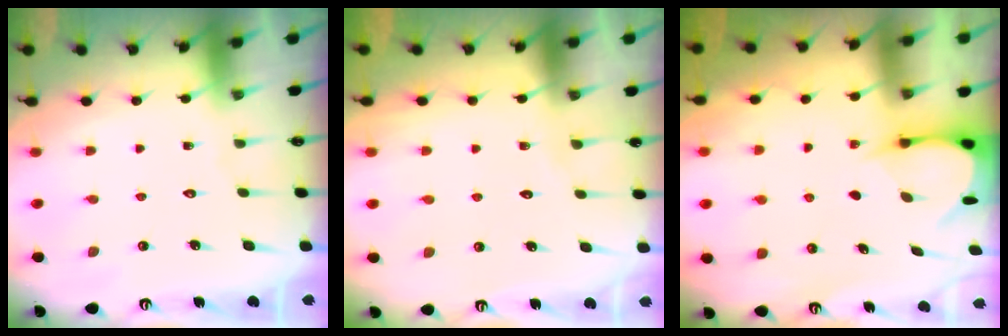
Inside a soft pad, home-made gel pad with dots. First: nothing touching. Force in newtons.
{"total": 4.7, "press": 4.6, "slide": 0.5}
{"total": 3.7, "press": 3.7, "slide": 0.3}